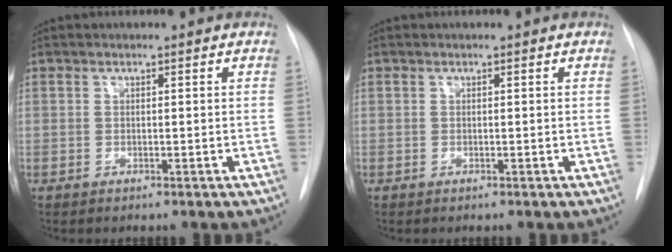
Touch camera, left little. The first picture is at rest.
{"total": 0.0}